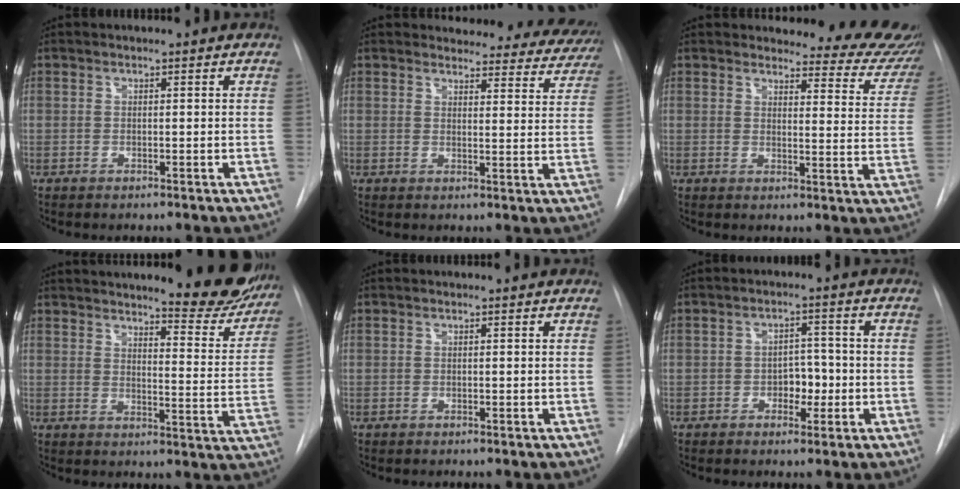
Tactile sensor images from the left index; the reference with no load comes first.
{"total": 18.3, "force": [17.5, 4.9, 2.4], "torque": [0.003, -0.057, 0.176]}
{"total": 14.9, "force": [14.2, 3.8, 2.5], "torque": [0.019, -0.084, 0.123]}
{"total": 14.9, "force": [13.2, 2.5, 6.6], "torque": [-0.068, -0.044, 0.155]}
{"total": 0.0}
{"total": 3.8, "force": [-1.4, 2.4, 2.6], "torque": [-0.028, 0.003, -0.020]}